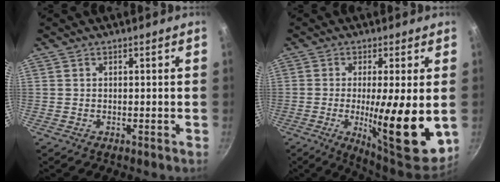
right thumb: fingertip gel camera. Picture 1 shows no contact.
{"total": 16.9, "force": [-1.7, 3.6, 16.5], "torque": [-0.242, -0.017, -0.021]}